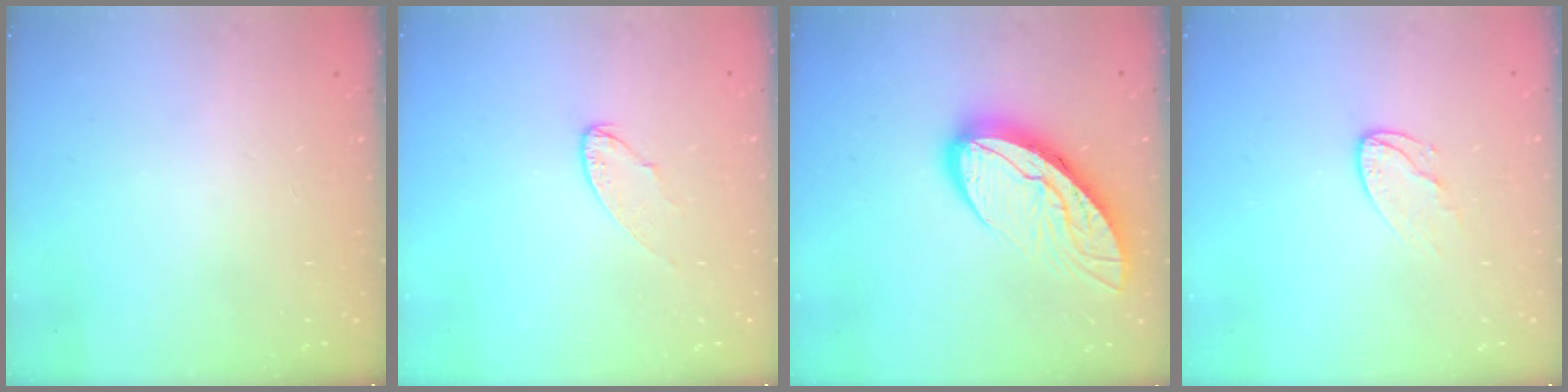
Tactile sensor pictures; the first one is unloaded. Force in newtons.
{"total": 6.3, "press": 6.3, "slide": 0.4}
{"total": 18.9, "press": 18.8, "slide": 1.9}
{"total": 6.0, "press": 6.0, "slide": 0.4}